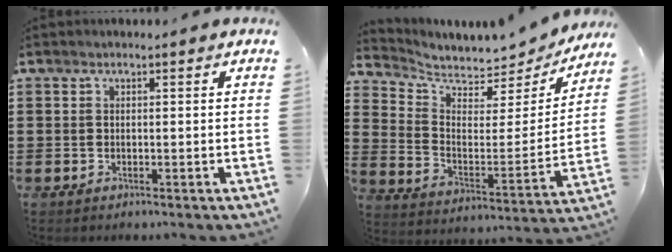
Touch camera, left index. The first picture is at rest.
{"total": 4.9, "force": [4.7, 1.1, 0.8], "torque": [-0.048, -0.044, 0.078]}